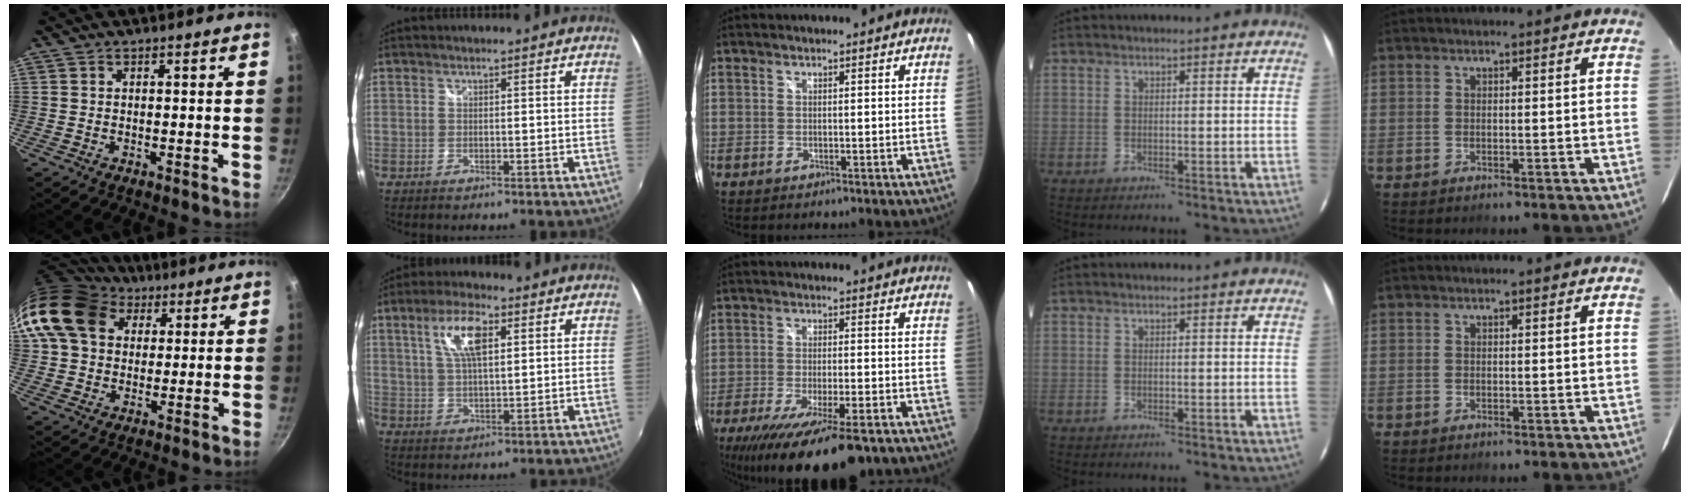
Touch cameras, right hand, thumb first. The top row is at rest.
{"thumb": {"total": 17.2, "force": [6.2, 13.1, 9.2], "torque": [-0.161, 0.016, 0.101]}, "index": {"total": 8.5, "force": [3.1, 3.1, 7.2], "torque": [-0.139, 0.011, 0.059]}, "middle": {"total": 18.6, "force": [-12.6, 4.6, 12.9], "torque": [-0.243, -0.065, -0.197]}}